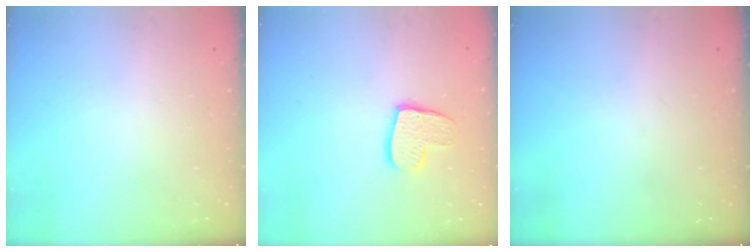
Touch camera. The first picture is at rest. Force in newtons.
{"total": 10.8, "press": 10.7, "slide": 0.7}
{"total": 0.0}